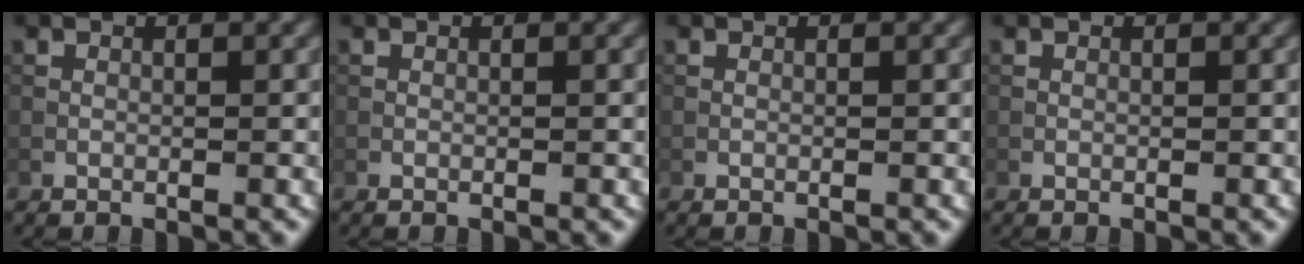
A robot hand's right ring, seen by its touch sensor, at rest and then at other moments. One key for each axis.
{"total": 0.0}
{"total": 0.0}
{"total": 0.0}